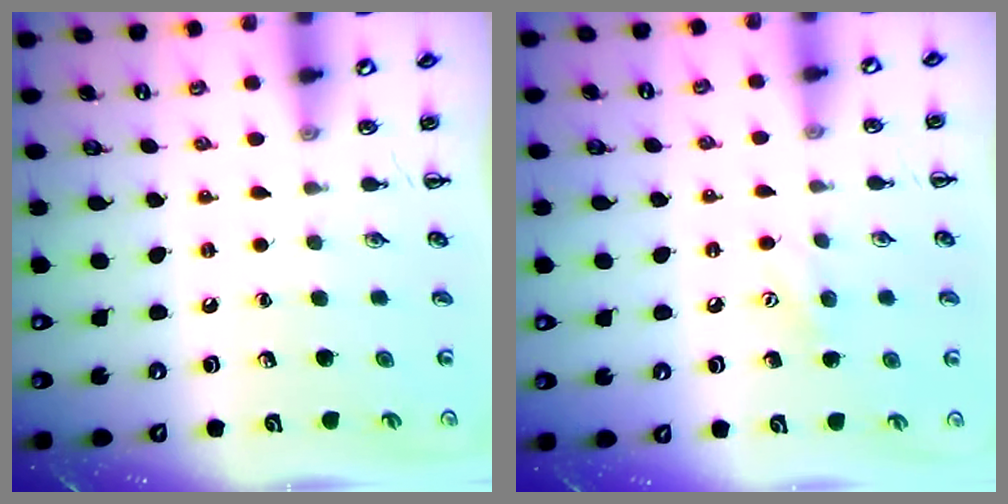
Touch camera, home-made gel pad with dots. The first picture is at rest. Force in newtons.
{"total": 6.5, "press": 6.3, "slide": 1.5}